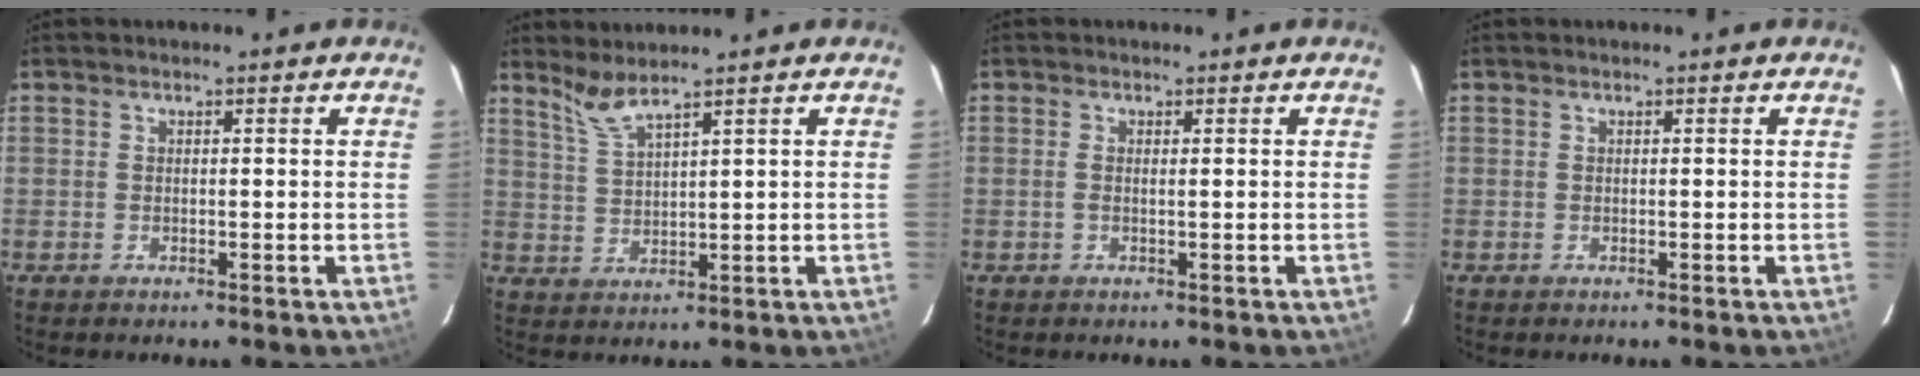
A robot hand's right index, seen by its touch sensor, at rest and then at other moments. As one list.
[{"total": 4.1, "force": [3.6, -0.4, 2.0], "torque": [-0.045, -0.001, 0.078]}, {"total": 0.8, "force": [0.1, 0.0, 0.8], "torque": [-0.020, 0.000, -0.002]}, {"total": 0.0}]